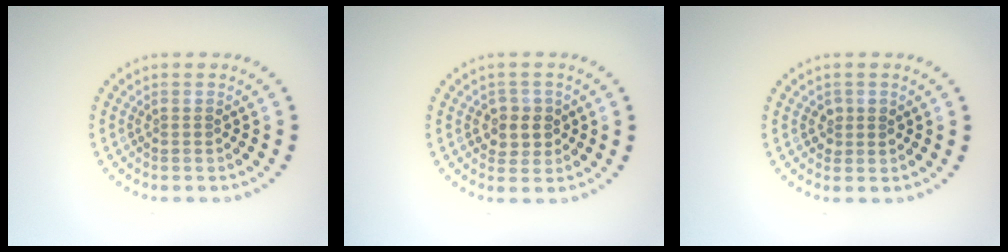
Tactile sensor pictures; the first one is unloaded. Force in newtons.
{"total": 2.4, "press": 2.2, "slide": 0.7}
{"total": 1.1, "press": 1.1, "slide": 0.3}